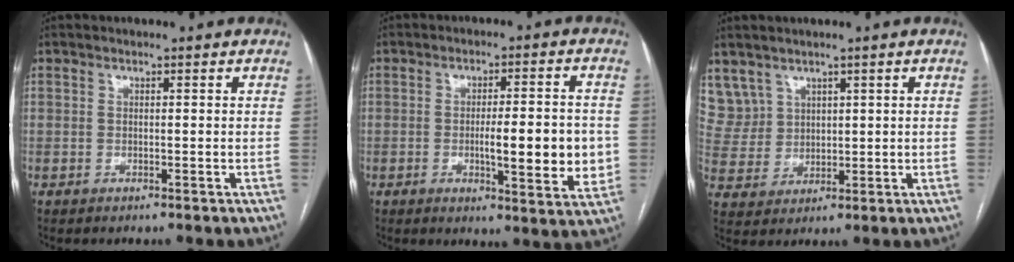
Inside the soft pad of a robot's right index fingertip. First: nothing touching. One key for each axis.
{"total": 11.0, "fx": -1.3, "fy": 2.2, "fz": 10.7, "tx": -0.145, "ty": -0.002, "tz": -0.014}
{"total": 5.7, "fx": 4.0, "fy": 4.1, "fz": 0.0, "tx": -0.002, "ty": 0.015, "tz": 0.093}